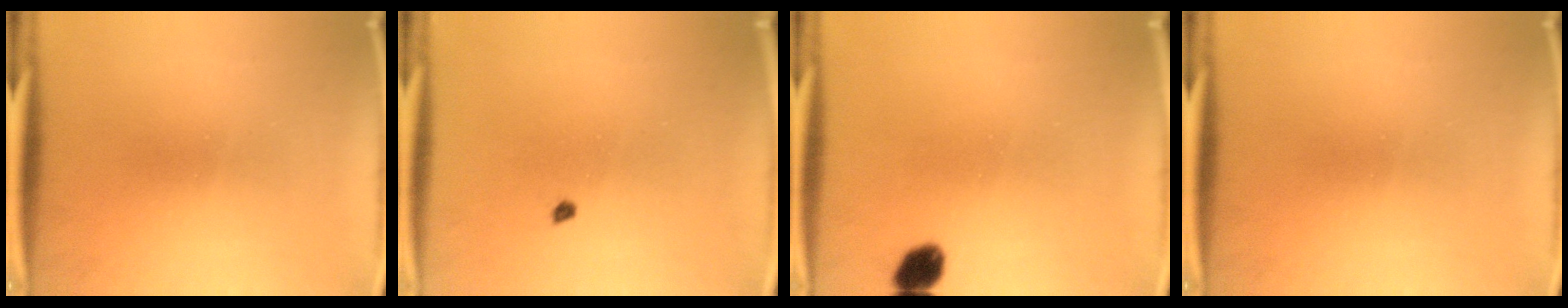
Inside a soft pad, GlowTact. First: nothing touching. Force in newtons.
{"total": 0.6}
{"total": 4.3}
{"total": 0.0}